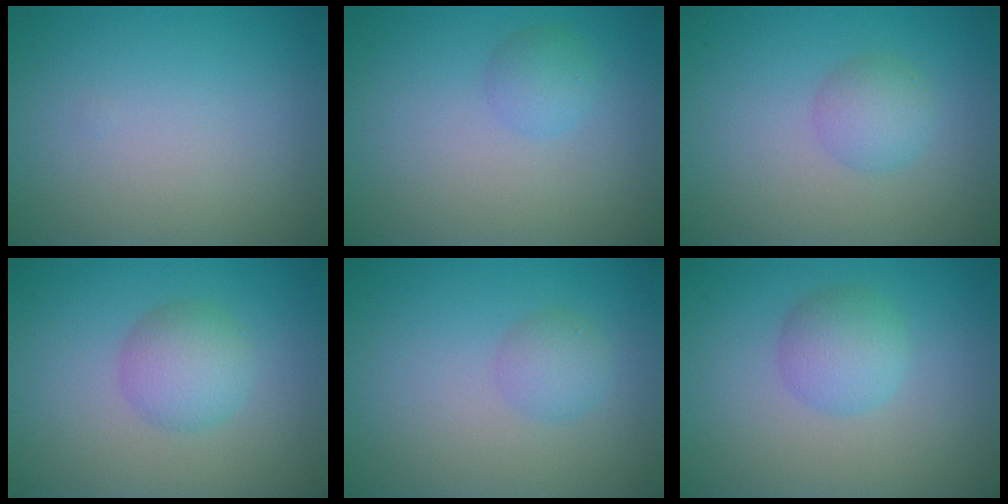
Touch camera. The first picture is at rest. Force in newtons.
{"total": 1.6, "press": 1.5, "slide": 0.1}
{"total": 2.2, "press": 2.2, "slide": 0.1}
{"total": 3.2, "press": 3.2, "slide": 0.1}
{"total": 1.8, "press": 1.8, "slide": 0.0}
{"total": 2.9, "press": 2.9, "slide": 0.0}